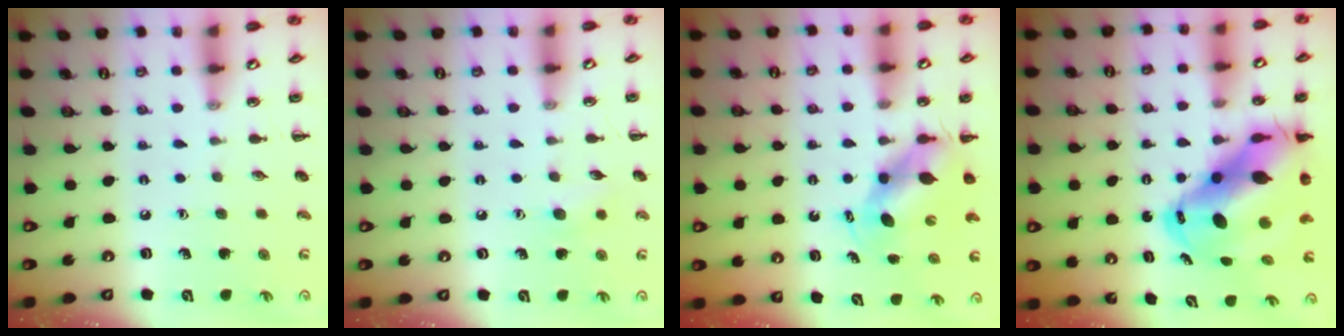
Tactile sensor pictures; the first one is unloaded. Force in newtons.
{"total": 6.4, "press": 6.2, "slide": 1.6}
{"total": 5.3, "press": 5.2, "slide": 1.0}
{"total": 15.8, "press": 15.3, "slide": 4.1}